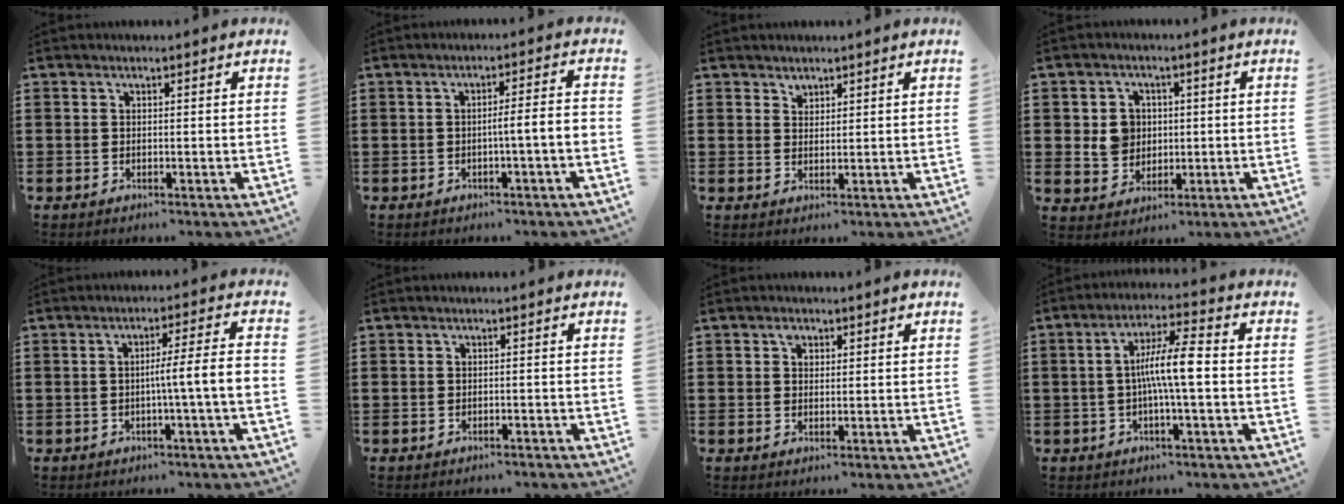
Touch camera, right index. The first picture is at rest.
{"total": 3.6, "force": [-1.1, -0.2, 3.5], "torque": [-0.062, -0.003, -0.022]}
{"total": 1.5, "force": [1.2, 0.8, 0.0], "torque": [-0.004, 0.000, 0.025]}
{"total": 5.2, "force": [0.5, 4.6, 2.3], "torque": [-0.061, 0.014, 0.010]}
{"total": 6.2, "force": [-1.0, -0.4, 6.1], "torque": [-0.108, -0.005, -0.022]}
{"total": 0.7, "force": [-0.7, 0.0, 0.1], "torque": [-0.004, -0.001, -0.014]}
{"total": 1.5, "force": [0.8, 1.0, 0.8], "torque": [-0.011, 0.002, 0.012]}
{"total": 7.8, "force": [-0.6, 0.9, 7.7], "torque": [-0.144, 0.002, -0.020]}